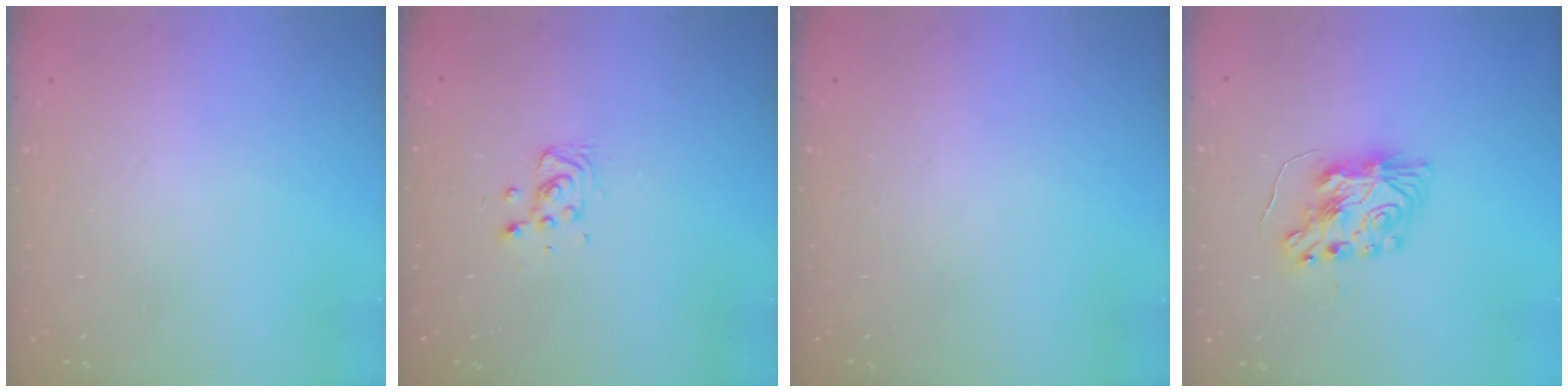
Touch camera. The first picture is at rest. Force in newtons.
{"total": 6.2, "press": 6.0, "slide": 1.6}
{"total": 0.0}
{"total": 9.0, "press": 9.0, "slide": 0.5}